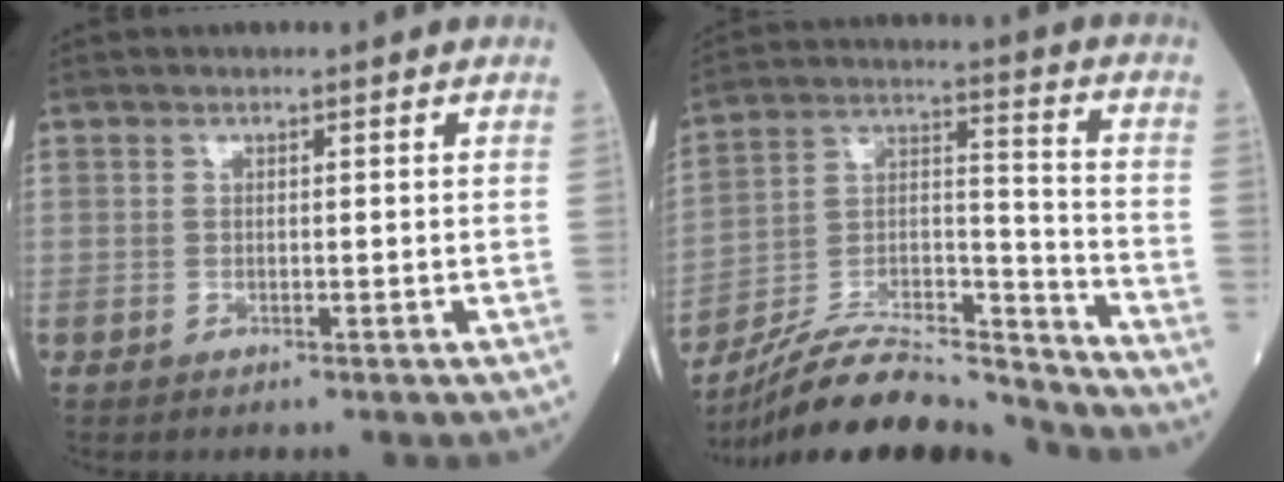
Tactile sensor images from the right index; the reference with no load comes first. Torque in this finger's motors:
{"motor_torque": [0.56, -0.67, 0.46, 0.11]}